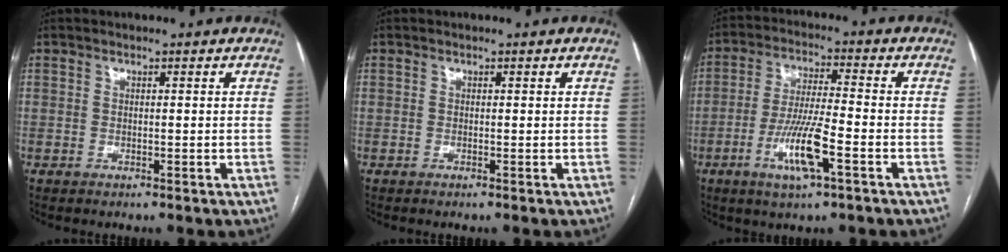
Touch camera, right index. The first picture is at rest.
{"total": 0.0}
{"total": 9.6, "force": [-3.9, 0.9, 8.7], "torque": [-0.171, -0.008, -0.071]}